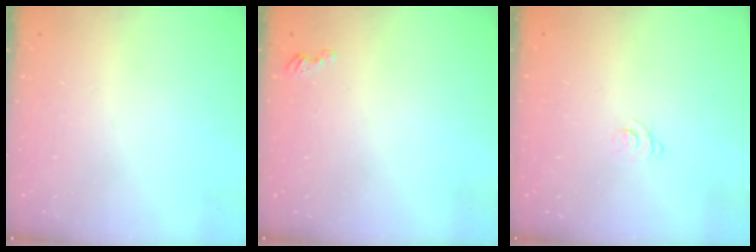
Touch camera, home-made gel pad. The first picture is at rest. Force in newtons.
{"total": 2.8, "press": 2.8, "slide": 0.4}
{"total": 2.4, "press": 2.4, "slide": 0.3}